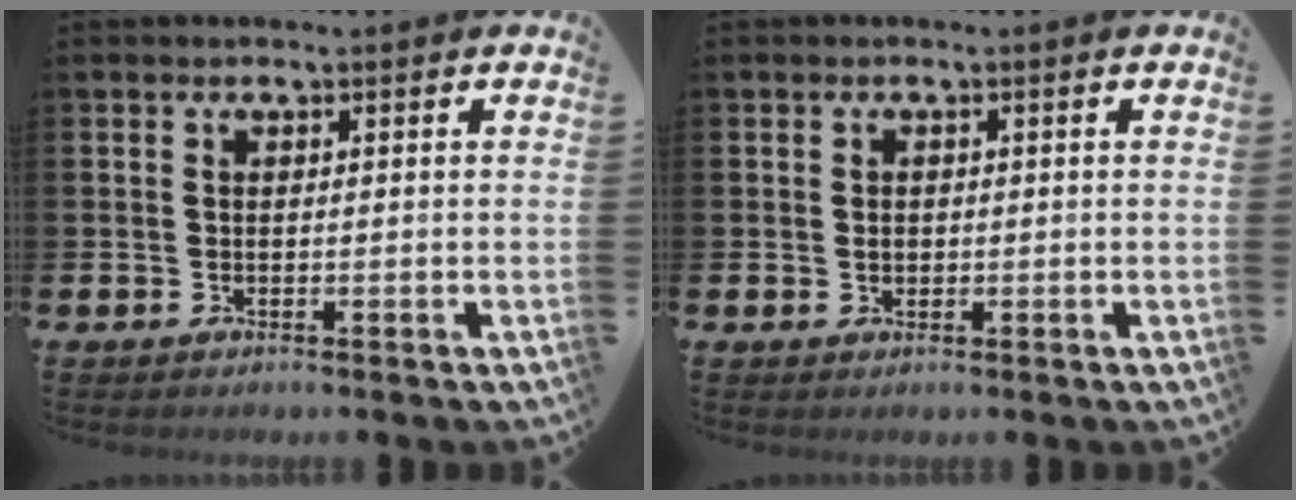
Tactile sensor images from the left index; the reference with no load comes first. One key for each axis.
{"total": 1.0, "fx": 0.1, "fy": 0.8, "fz": 0.5, "tx": 0.002, "ty": 0.002, "tz": -0.002}